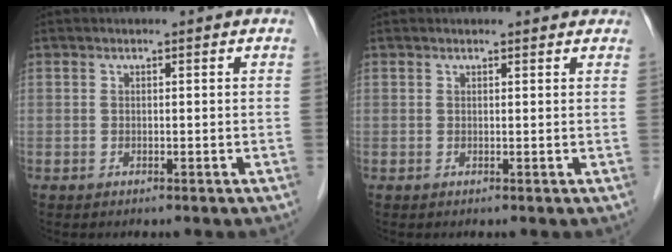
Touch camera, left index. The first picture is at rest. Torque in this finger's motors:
{"motor_torque": [0.10, -0.10, 0.04, 0.02]}